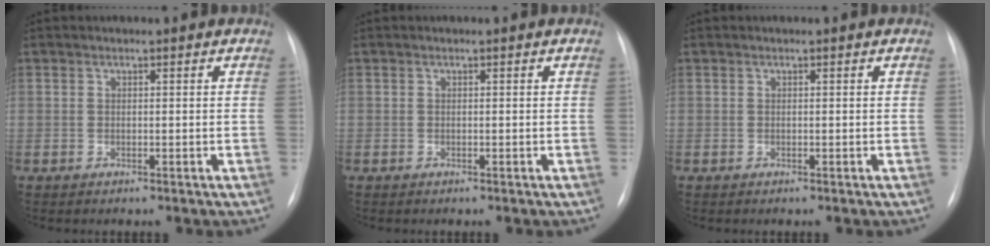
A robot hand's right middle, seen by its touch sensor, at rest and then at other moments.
{"total": 0.0}
{"total": 0.0}